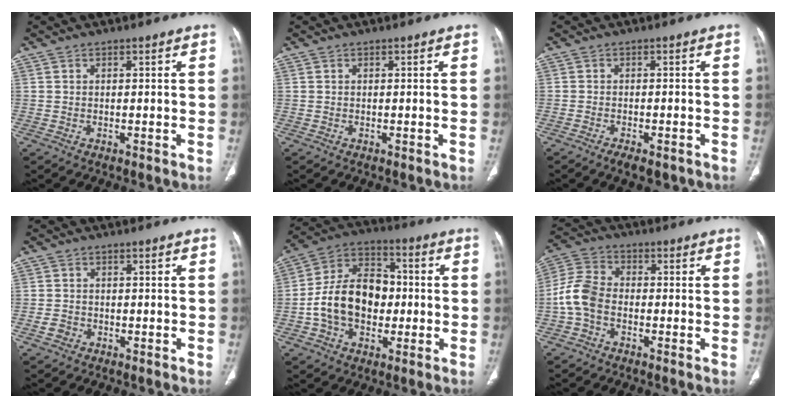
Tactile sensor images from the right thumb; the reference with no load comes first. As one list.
[{"total": 0.0}, {"total": 4.2, "force": [-3.0, 1.6, 2.4], "torque": [-0.032, 0.008, -0.041]}, {"total": 2.1, "force": [-1.0, 1.6, 0.7], "torque": [-0.009, 0.009, -0.018]}, {"total": 15.9, "force": [-1.7, 11.4, 10.9], "torque": [-0.166, 0.037, -0.032]}, {"total": 7.4, "force": [-1.9, 4.9, 5.1], "torque": [-0.105, 0.022, -0.050]}]